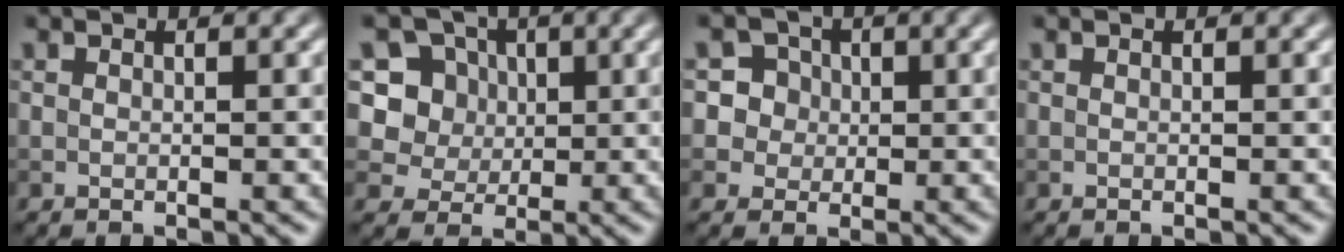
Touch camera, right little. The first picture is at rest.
{"total": 7.2, "force": [2.4, 6.2, 2.7], "torque": [-0.046, 0.009, 0.032]}
{"total": 5.8, "force": [2.2, 5.1, 1.7], "torque": [-0.014, 0.020, 0.019]}
{"total": 0.0}